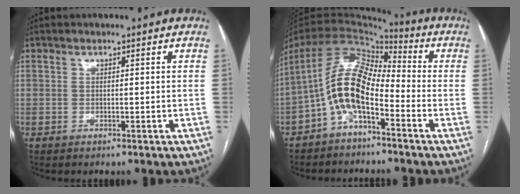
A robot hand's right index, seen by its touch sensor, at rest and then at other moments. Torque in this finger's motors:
{"motor_torque": [2.14, 0.00, 0.51, 0.17]}